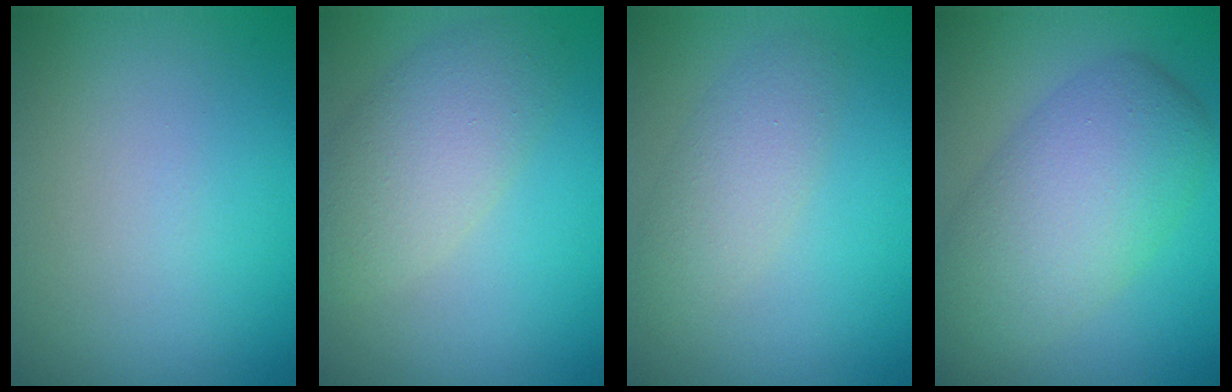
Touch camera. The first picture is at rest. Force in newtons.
{"total": 5.1, "press": 5.1, "slide": 0.3}
{"total": 2.8, "press": 2.8, "slide": 0.1}
{"total": 7.3, "press": 7.3, "slide": 0.2}